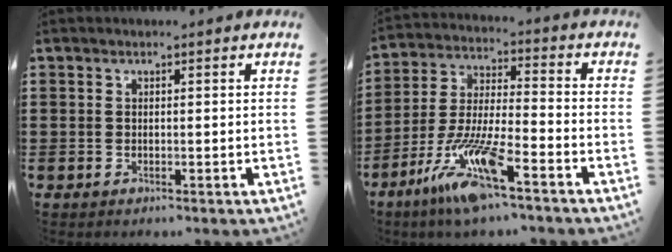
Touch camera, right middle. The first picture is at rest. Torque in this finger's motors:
{"motor_torque": [2.14, 0.00, 0.55, 0.21]}